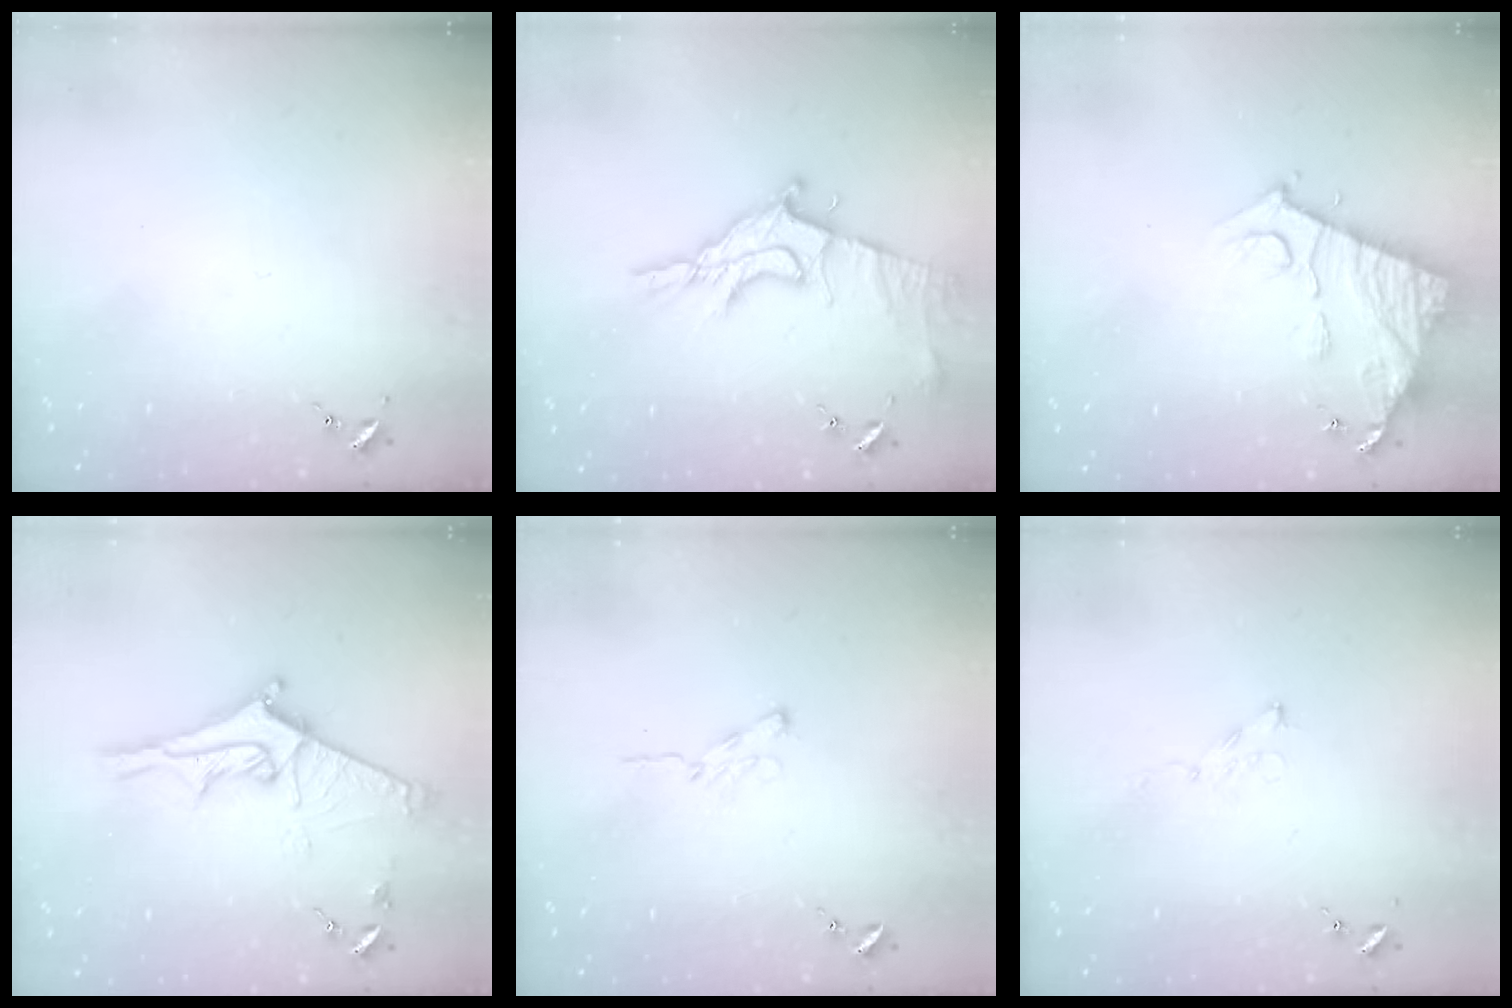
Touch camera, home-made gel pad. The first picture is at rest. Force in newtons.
{"total": 13.5, "press": 13.4, "slide": 1.3}
{"total": 11.7, "press": 11.6, "slide": 0.8}
{"total": 14.1, "press": 14.1, "slide": 1.1}
{"total": 4.4, "press": 4.4, "slide": 0.5}
{"total": 3.5, "press": 3.5, "slide": 0.4}